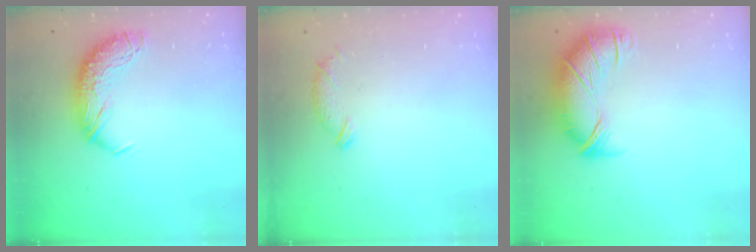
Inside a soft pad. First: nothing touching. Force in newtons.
{"total": 5.6, "press": 5.6, "slide": 0.7}
{"total": 3.0, "press": 1.9, "slide": 2.3}